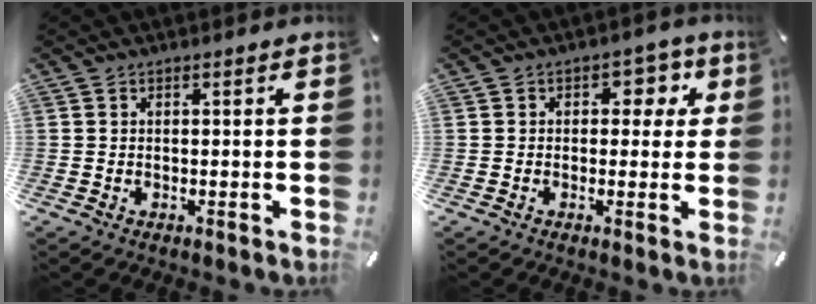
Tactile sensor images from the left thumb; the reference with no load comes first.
{"total": 5.3, "force": [1.1, 4.2, 3.1], "torque": [-0.021, -0.003, 0.009]}